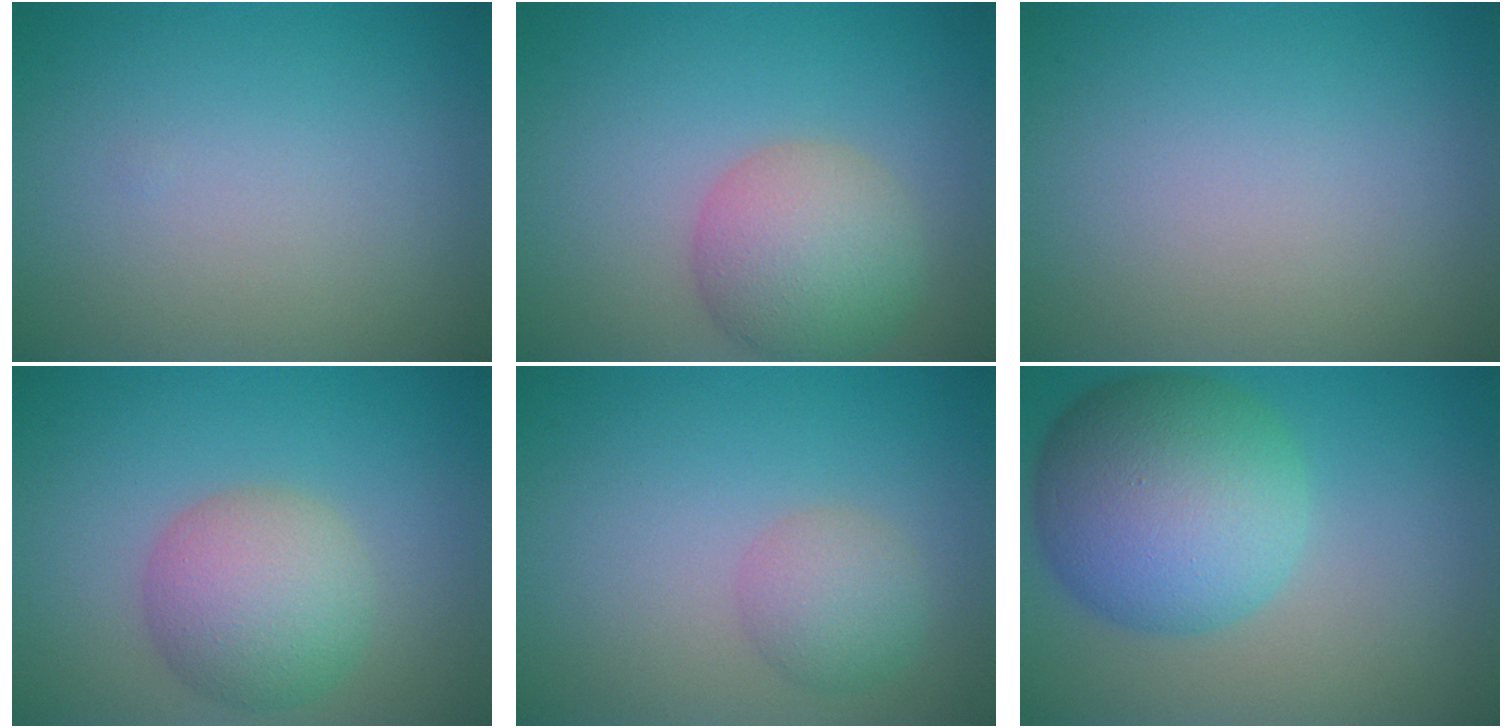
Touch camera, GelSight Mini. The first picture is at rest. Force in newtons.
{"total": 5.6, "press": 5.5, "slide": 0.4}
{"total": 0.0}
{"total": 5.5, "press": 5.5, "slide": 0.0}
{"total": 2.6, "press": 2.6, "slide": 0.1}
{"total": 10.0, "press": 10.0, "slide": 0.1}